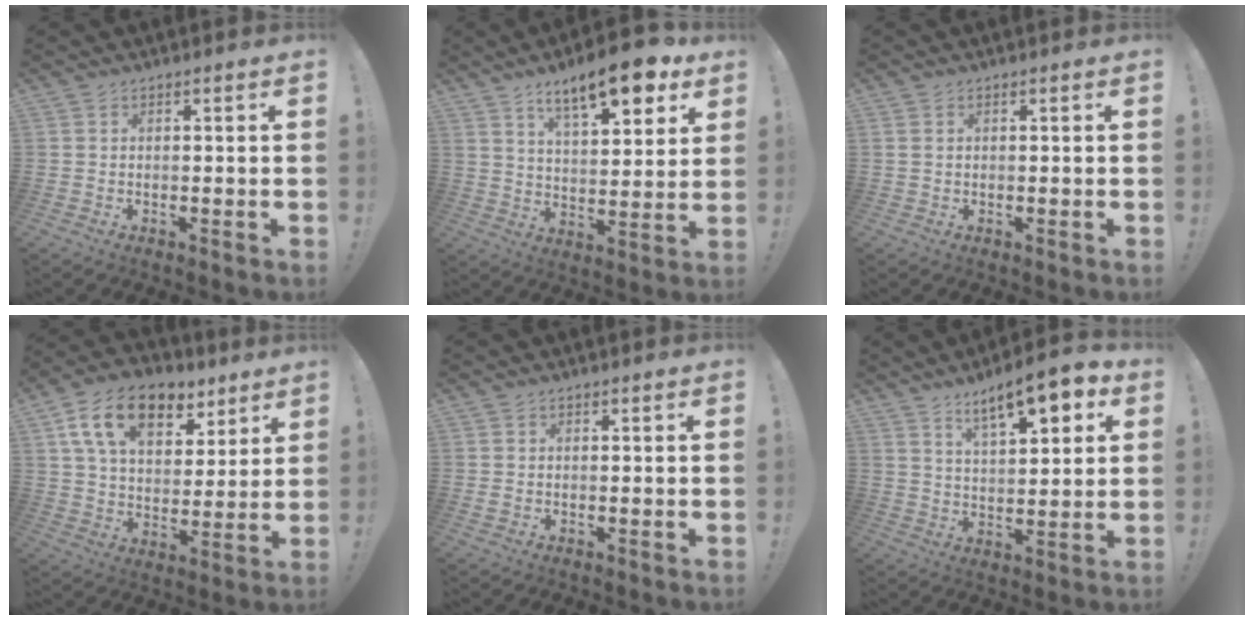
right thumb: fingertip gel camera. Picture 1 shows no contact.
{"total": 15.9, "force": [9.9, 5.0, 11.4], "torque": [-0.179, -0.052, 0.159]}
{"total": 0.9, "force": [0.4, 0.6, 0.5], "torque": [-0.014, 0.003, 0.008]}
{"total": 17.9, "force": [9.8, 10.4, 10.8], "torque": [-0.180, -0.038, 0.178]}
{"total": 0.7, "force": [0.2, 0.6, 0.3], "torque": [-0.001, 0.001, 0.002]}
{"total": 12.5, "force": [7.4, 3.8, 9.3], "torque": [-0.141, -0.037, 0.120]}